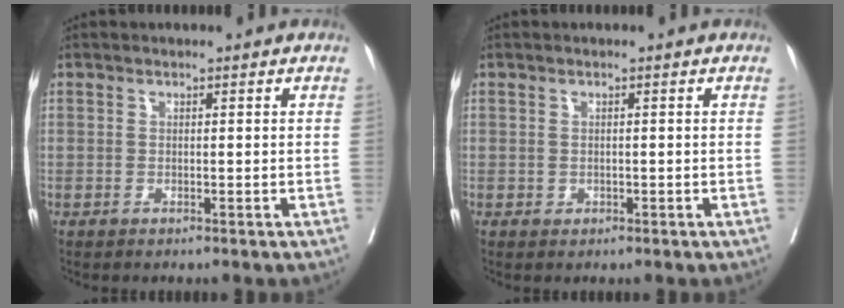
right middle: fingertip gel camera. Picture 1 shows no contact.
{"total": 0.6, "force": [-0.1, 0.5, 0.2], "torque": [-0.004, 0.001, 0.002]}